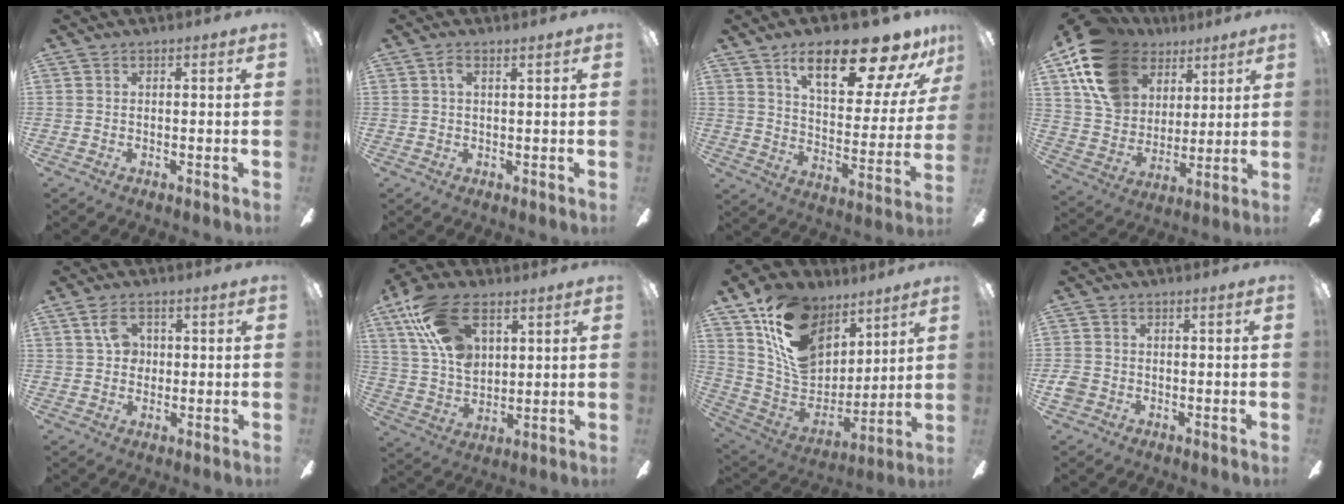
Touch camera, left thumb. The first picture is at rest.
{"total": 2.2, "force": [1.2, 0.5, 1.8], "torque": [-0.040, 0.004, 0.020]}
{"total": 22.0, "force": [14.7, 7.3, 14.7], "torque": [-0.221, -0.083, 0.236]}
{"total": 17.3, "force": [9.2, 12.3, 7.9], "torque": [-0.162, -0.030, 0.183]}
{"total": 5.5, "force": [1.8, 4.0, 3.3], "torque": [-0.056, 0.006, 0.030]}
{"total": 17.3, "force": [8.2, 10.0, 11.4], "torque": [-0.219, -0.011, 0.153]}
{"total": 19.7, "force": [10.1, 13.6, 10.0], "torque": [-0.179, -0.045, 0.196]}
{"total": 2.4, "force": [-1.2, 1.8, 1.0], "torque": [-0.014, 0.007, -0.022]}